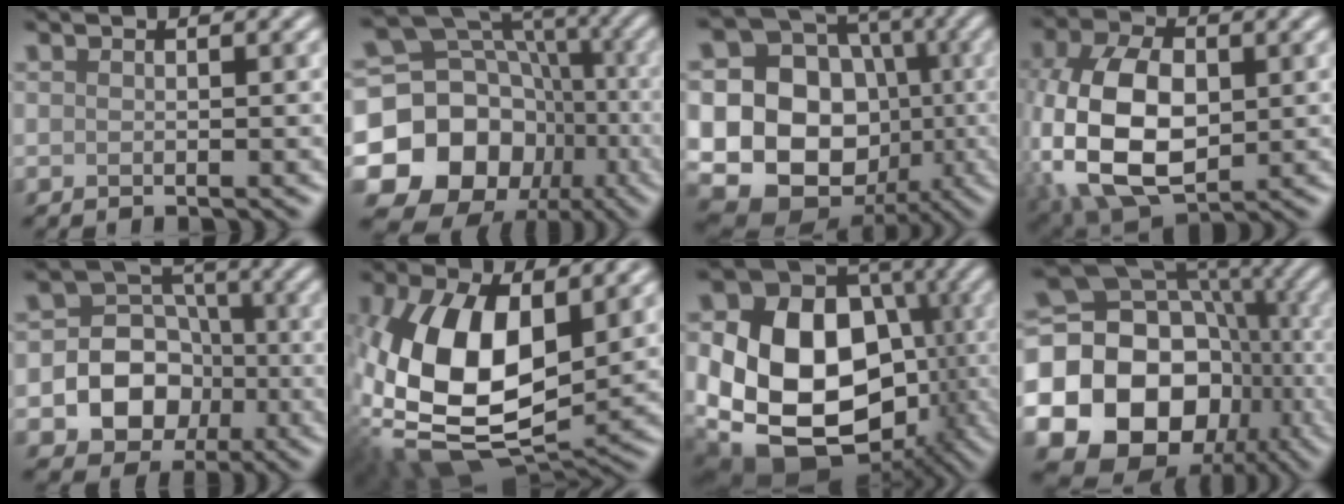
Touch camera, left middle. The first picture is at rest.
{"total": 16.2, "force": [-4.7, 13.8, 7.1], "torque": [-0.121, 0.002, -0.106]}
{"total": 19.6, "force": [-2.7, 17.1, 9.1], "torque": [-0.175, -0.003, -0.075]}
{"total": 12.3, "force": [-1.6, 7.7, 9.5], "torque": [-0.228, -0.012, -0.032]}
{"total": 7.8, "force": [-2.1, 6.8, 3.3], "torque": [-0.037, 0.014, -0.063]}
{"total": 15.4, "force": [0.3, 8.6, 12.8], "torque": [-0.276, -0.028, 0.010]}
{"total": 18.2, "force": [-2.6, 13.7, 11.6], "torque": [-0.192, -0.027, -0.022]}
{"total": 24.3, "force": [-6.4, 20.7, 11.1], "torque": [-0.194, -0.026, -0.130]}